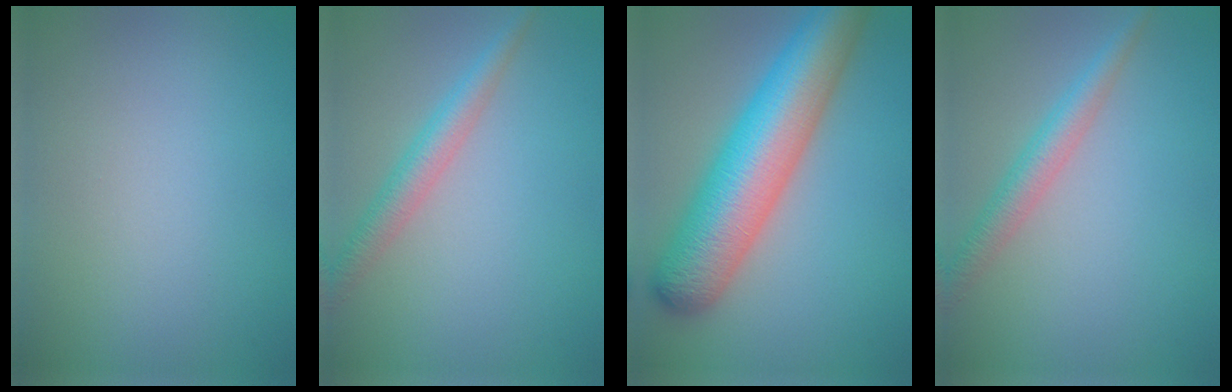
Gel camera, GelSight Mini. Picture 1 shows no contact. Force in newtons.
{"total": 2.9, "press": 2.9, "slide": 0.2}
{"total": 10.6, "press": 10.6, "slide": 0.4}
{"total": 2.9, "press": 2.9, "slide": 0.2}